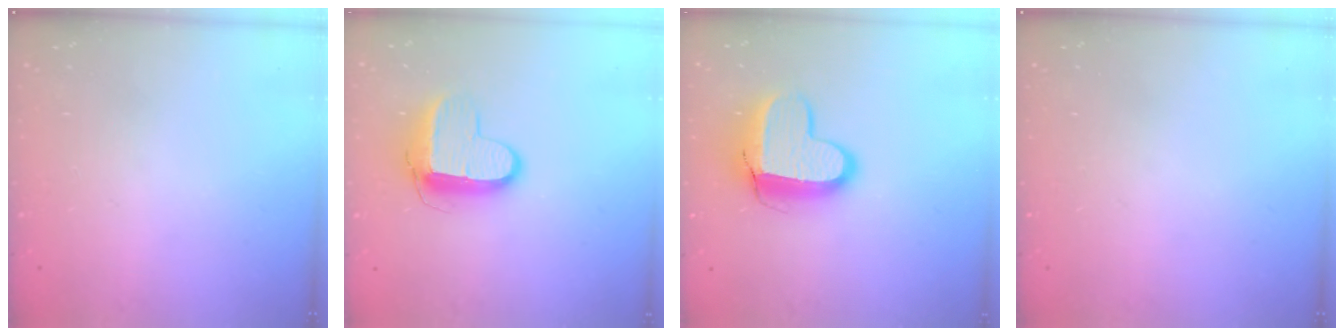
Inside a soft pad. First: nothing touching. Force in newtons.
{"total": 10.8, "press": 10.8, "slide": 0.9}
{"total": 12.7, "press": 12.6, "slide": 1.1}
{"total": 0.0}